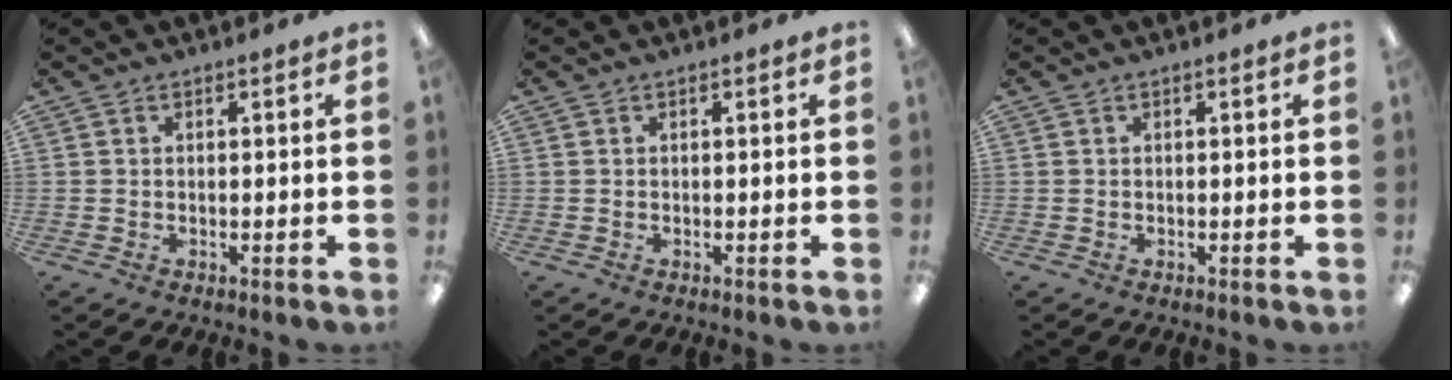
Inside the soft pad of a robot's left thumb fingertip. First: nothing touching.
{"total": 0.0}
{"total": 0.0}